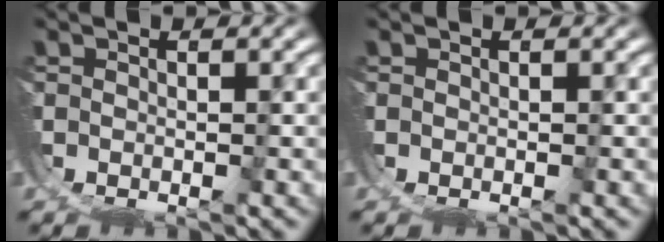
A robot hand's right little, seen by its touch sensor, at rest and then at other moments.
{"total": 0.0}